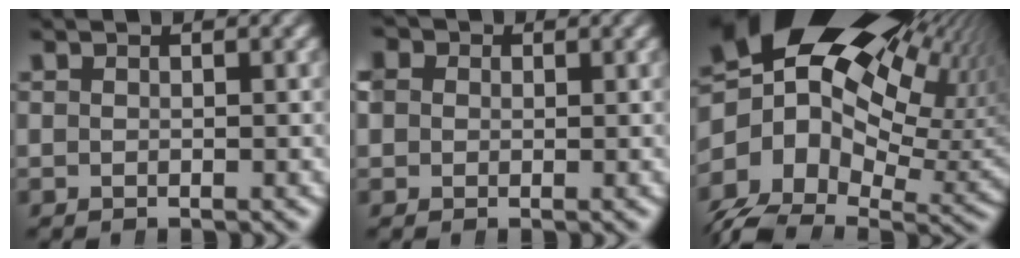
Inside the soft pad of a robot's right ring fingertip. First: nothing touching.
{"total": 5.1, "force": [0.7, 4.6, 2.1], "torque": [-0.051, 0.002, 0.005]}
{"total": 27.1, "force": [3.1, 19.0, 19.0], "torque": [-0.298, -0.003, 0.029]}